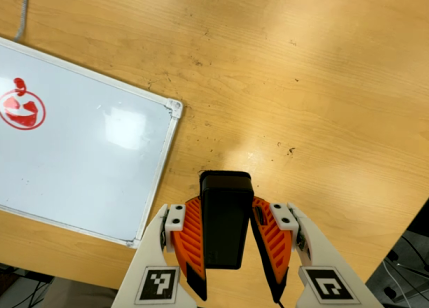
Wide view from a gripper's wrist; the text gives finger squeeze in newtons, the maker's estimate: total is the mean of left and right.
{"total": 4.7, "left": 3.7, "right": 5.6}